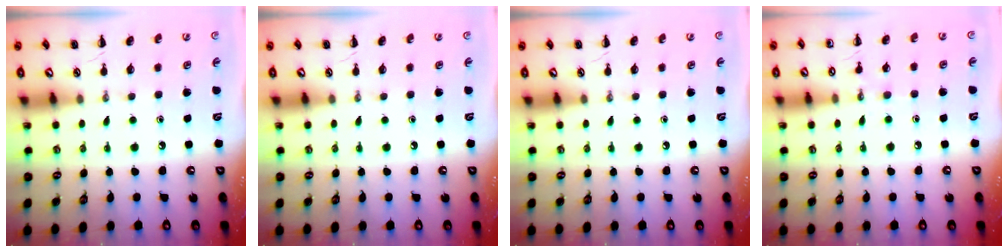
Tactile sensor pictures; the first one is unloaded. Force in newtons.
{"total": 0.0}
{"total": 0.0}
{"total": 5.8, "press": 5.5, "slide": 1.7}